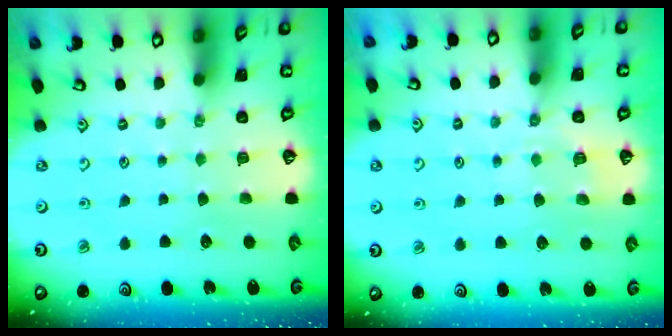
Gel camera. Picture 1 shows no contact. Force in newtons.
{"total": 4.5, "press": 4.4, "slide": 1.1}